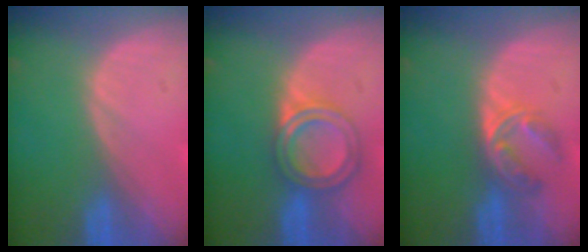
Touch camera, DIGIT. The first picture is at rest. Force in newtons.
{"total": 5.8, "press": 5.4, "slide": 2.3}
{"total": 5.8, "press": 4.7, "slide": 3.5}